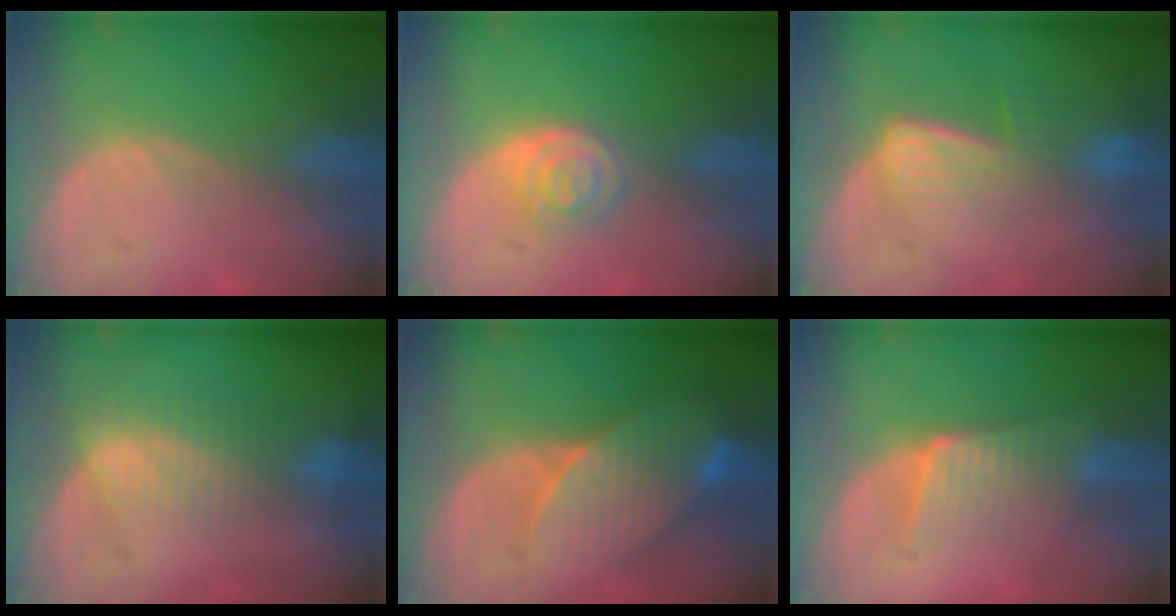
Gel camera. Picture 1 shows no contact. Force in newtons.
{"total": 4.1, "press": 3.7, "slide": 1.9}
{"total": 7.2, "press": 6.0, "slide": 4.0}
{"total": 7.2, "press": 6.1, "slide": 3.8}
{"total": 8.2, "press": 7.9, "slide": 2.2}
{"total": 5.8, "press": 5.4, "slide": 2.1}